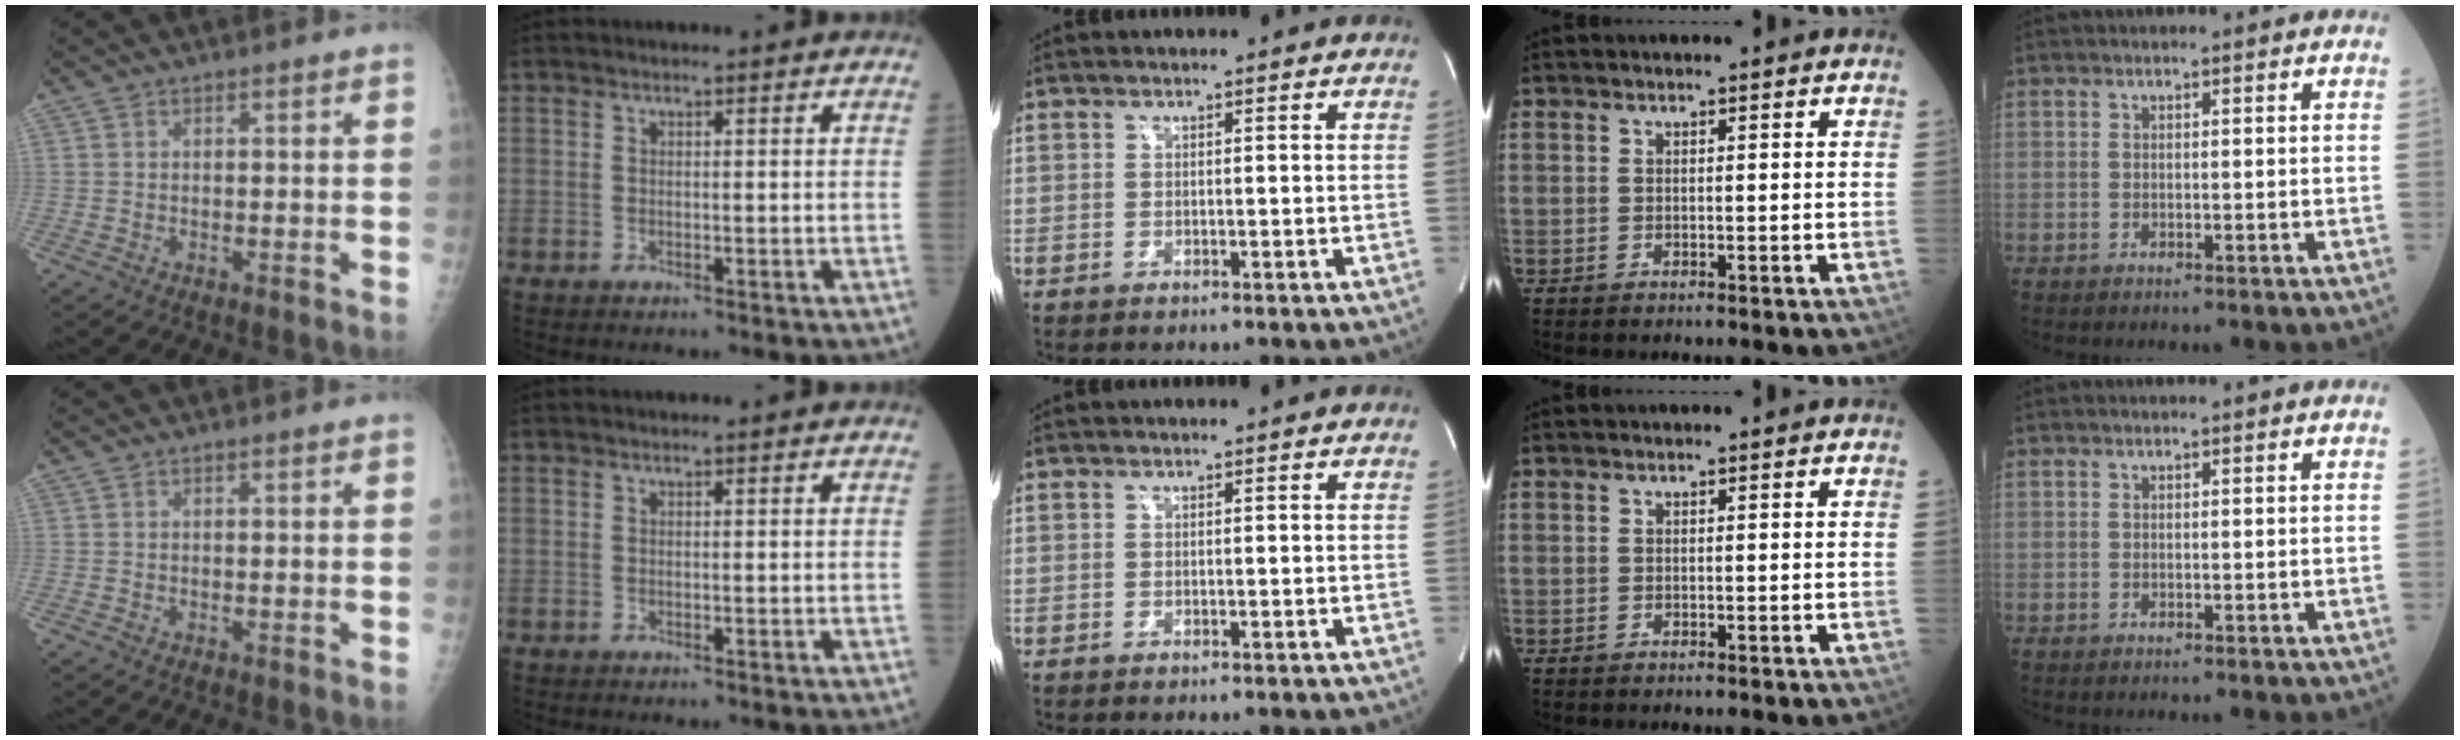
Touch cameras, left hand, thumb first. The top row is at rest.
{}